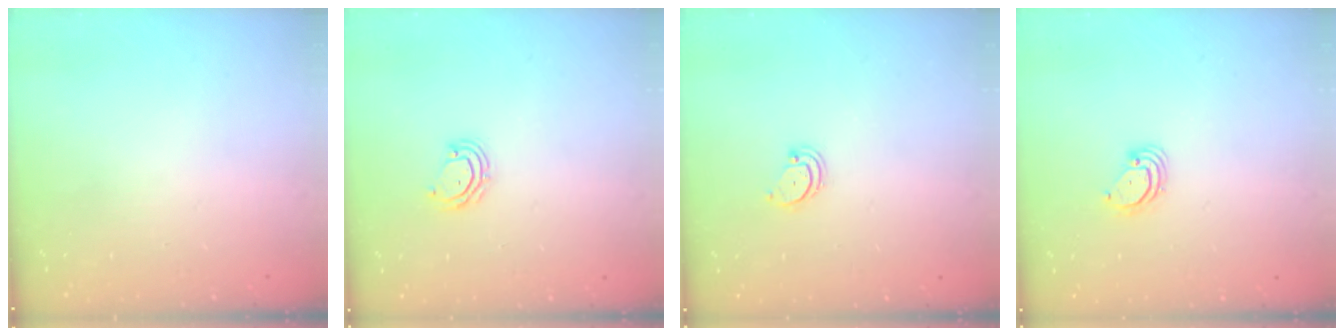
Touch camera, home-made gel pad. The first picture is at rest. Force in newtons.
{"total": 6.1, "press": 6.1, "slide": 0.5}
{"total": 2.2, "press": 2.2, "slide": 0.3}
{"total": 3.7, "press": 3.7, "slide": 0.3}